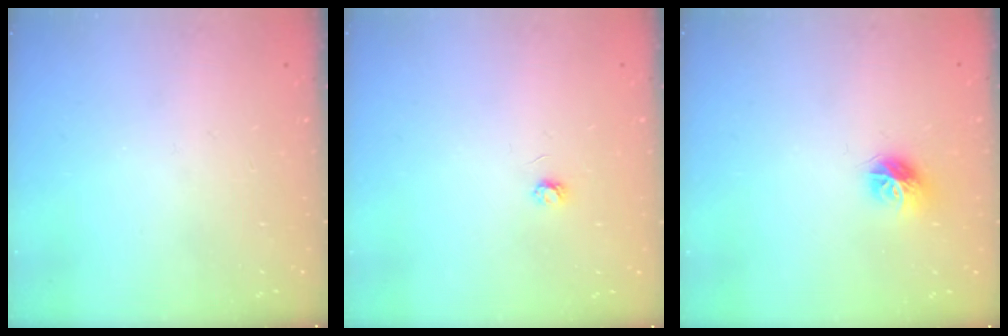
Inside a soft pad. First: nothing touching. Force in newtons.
{"total": 2.9, "press": 2.9, "slide": 0.3}
{"total": 8.8, "press": 8.8, "slide": 0.4}